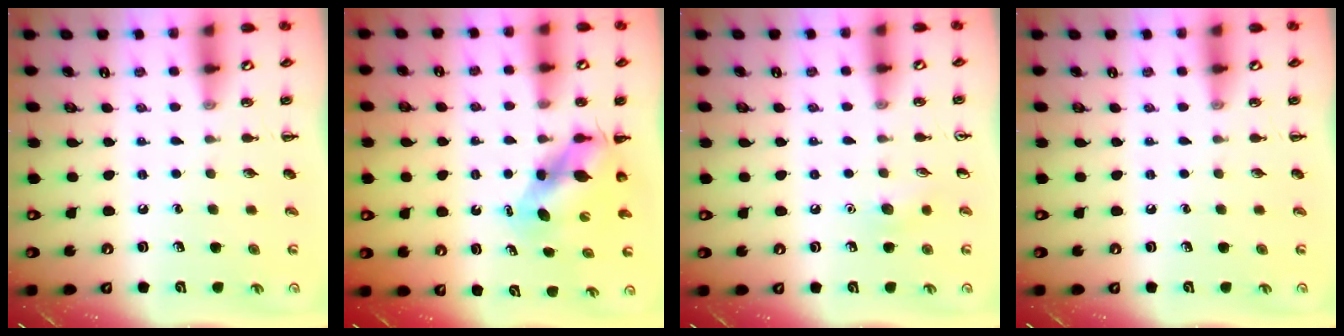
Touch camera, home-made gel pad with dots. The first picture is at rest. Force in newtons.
{"total": 6.9, "press": 6.9, "slide": 0.6}
{"total": 5.8, "press": 5.5, "slide": 1.7}
{"total": 0.0}